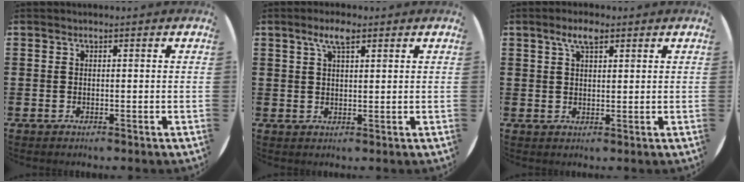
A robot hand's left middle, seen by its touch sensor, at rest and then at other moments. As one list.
[{"total": 3.8, "force": [2.4, 1.3, 2.6], "torque": [-0.048, 0.004, 0.041]}, {"total": 3.6, "force": [2.5, 1.5, 2.2], "torque": [-0.040, 0.004, 0.043]}]